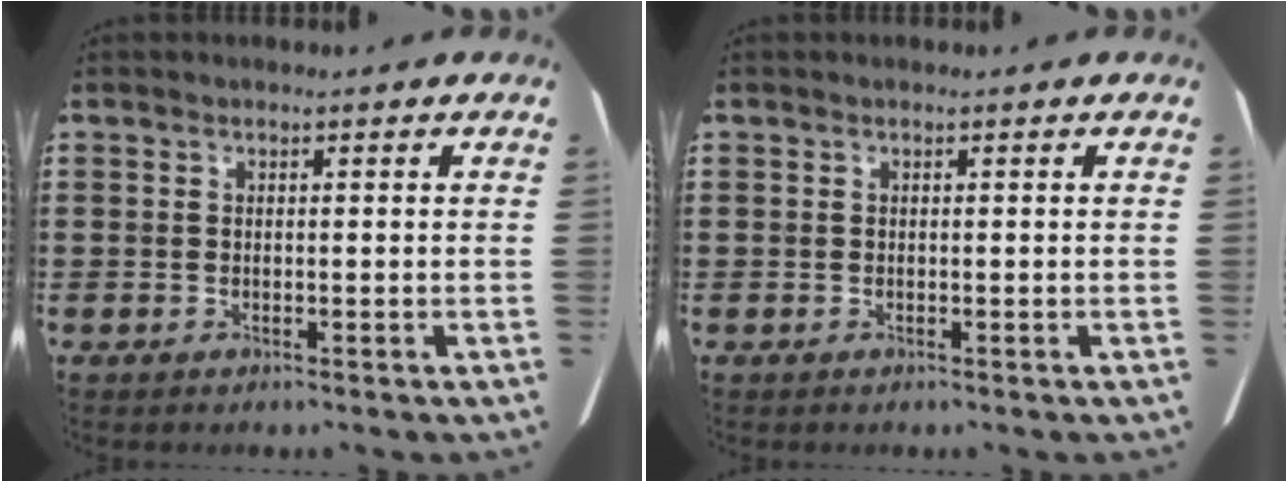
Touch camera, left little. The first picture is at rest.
{"total": 0.0}